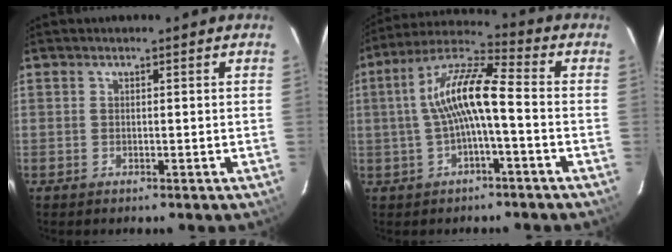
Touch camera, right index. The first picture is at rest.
{"total": 10.9, "force": [-1.0, 2.1, 10.7], "torque": [-0.214, 0.023, -0.022]}